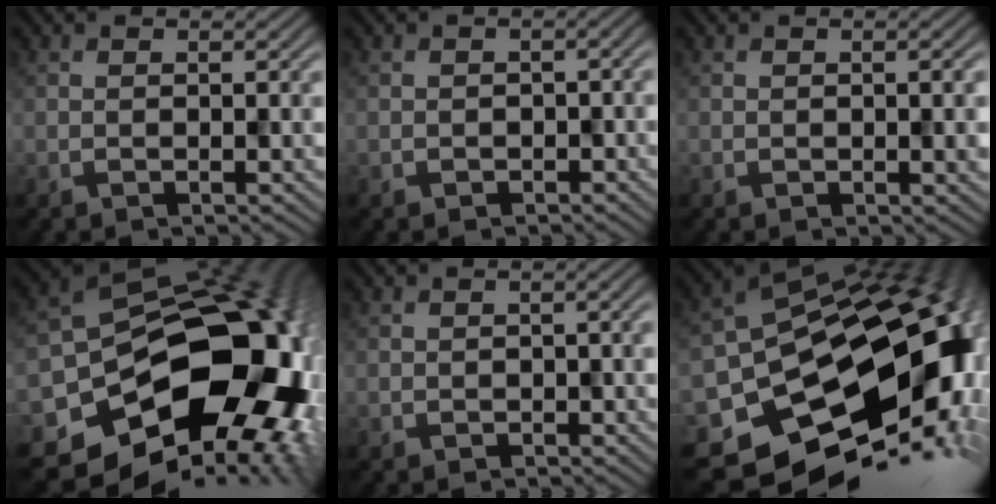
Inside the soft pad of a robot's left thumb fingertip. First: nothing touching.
{"total": 1.4, "force": [-0.5, 1.1, 0.6], "torque": [-0.011, -0.006, -0.009]}
{"total": 1.8, "force": [0.2, 0.7, 1.6], "torque": [-0.019, -0.003, 0.008]}
{"total": 20.0, "force": [-5.4, 14.4, 12.8], "torque": [-0.209, -0.047, -0.055]}
{"total": 1.4, "force": [-0.3, 1.0, 0.9], "torque": [-0.017, -0.004, -0.004]}
{"total": 17.8, "force": [-5.0, 12.5, 11.6], "torque": [-0.184, -0.029, -0.059]}